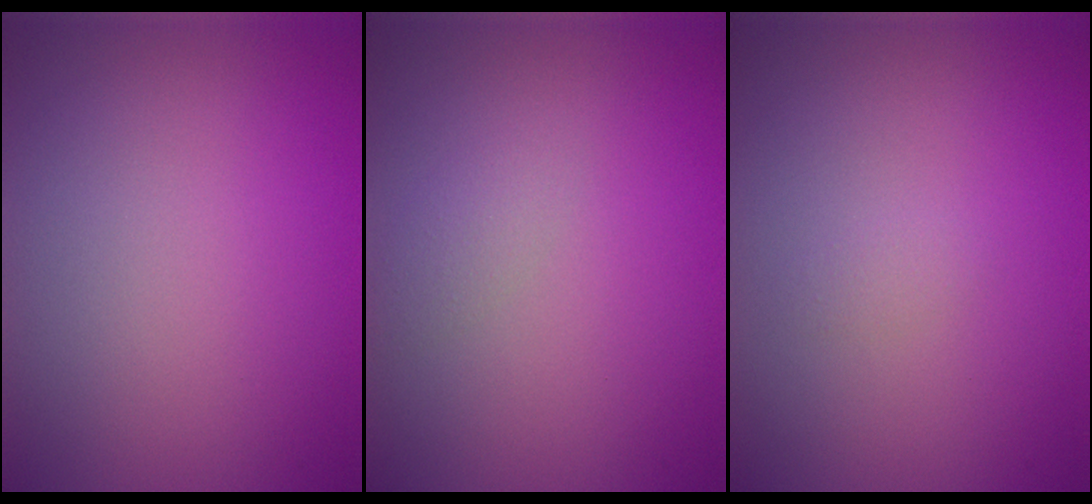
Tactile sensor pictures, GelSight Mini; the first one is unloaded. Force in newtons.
{"total": 1.1, "press": 1.1, "slide": 0.1}
{"total": 0.6, "press": 0.6, "slide": 0.1}